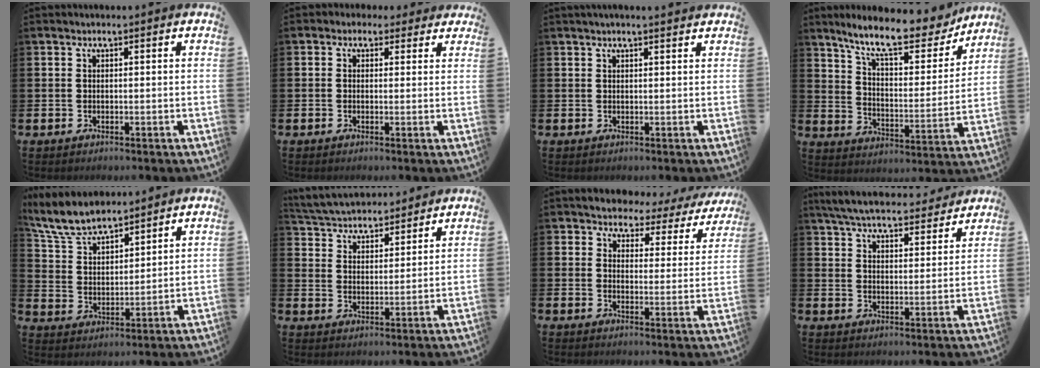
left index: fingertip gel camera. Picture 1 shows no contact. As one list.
[{"total": 1.5, "force": [0.9, 1.1, 0.0], "torque": [-0.006, 0.004, 0.015]}, {"total": 1.3, "force": [1.1, -0.1, 0.5], "torque": [-0.003, -0.004, 0.019]}, {"total": 11.4, "force": [9.8, 2.9, 5.1], "torque": [-0.115, -0.062, 0.166]}, {"total": 7.7, "force": [7.1, 1.9, 2.3], "torque": [-0.074, -0.027, 0.131]}, {"total": 5.1, "force": [5.0, 1.2, 0.0], "torque": [-0.024, -0.030, 0.088]}, {"total": 3.0, "force": [2.7, 1.4, 0.1], "torque": [-0.020, -0.029, 0.038]}, {"total": 6.6, "force": [6.3, 1.1, 1.6], "torque": [-0.048, -0.040, 0.112]}]